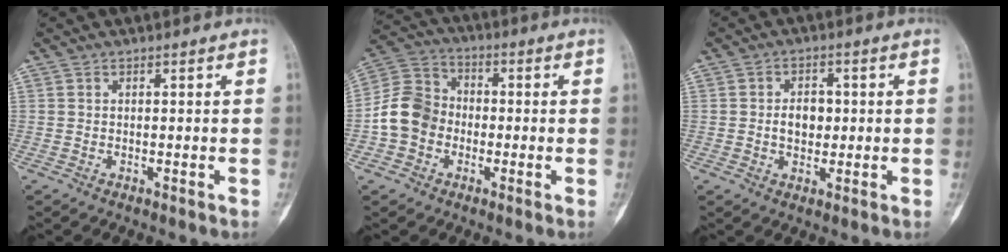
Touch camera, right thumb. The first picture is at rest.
{"total": 9.9, "force": [-2.1, 8.4, 4.7], "torque": [-0.077, 0.034, -0.052]}
{"total": 4.9, "force": [0.1, 3.5, 3.3], "torque": [-0.031, 0.006, -0.001]}